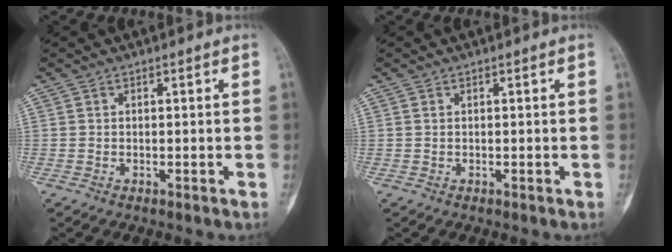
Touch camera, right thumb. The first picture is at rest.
{"total": 0.0}